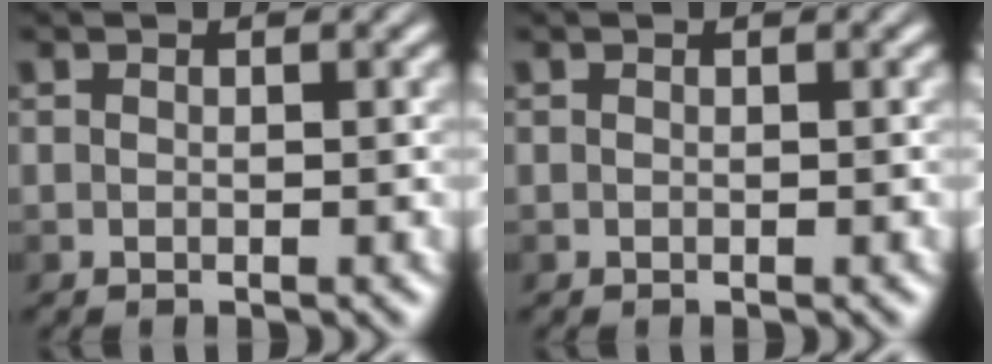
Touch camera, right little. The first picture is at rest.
{"total": 0.0}